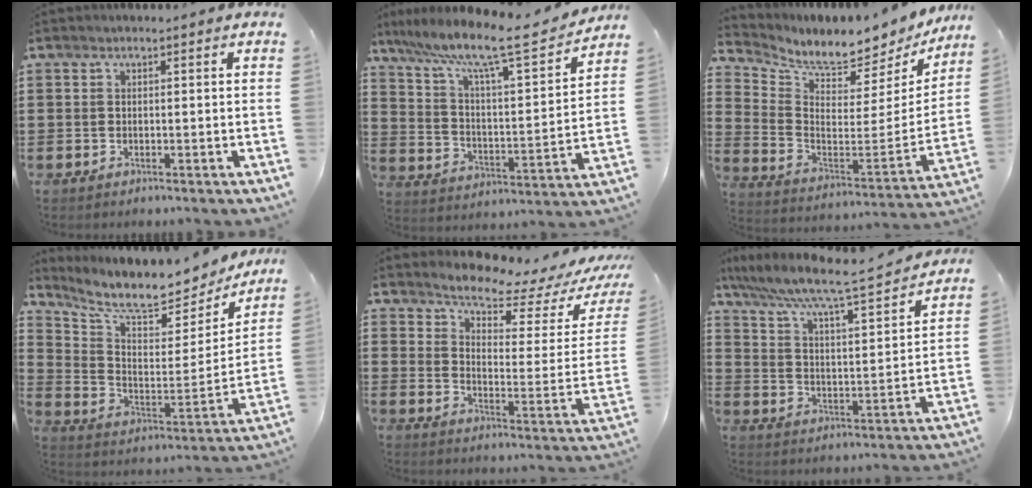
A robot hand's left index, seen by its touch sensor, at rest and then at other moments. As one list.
[{"total": 10.2, "force": [8.1, 0.7, 6.2], "torque": [-0.141, -0.054, 0.129]}, {"total": 6.3, "force": [5.8, 1.1, 2.1], "torque": [-0.059, -0.066, 0.092]}, {"total": 8.4, "force": [7.4, 1.6, 3.6], "torque": [-0.099, -0.059, 0.122]}, {"total": 6.6, "force": [6.1, 1.0, 2.4], "torque": [-0.061, -0.048, 0.101]}, {"total": 7.1, "force": [6.0, 0.0, 3.7], "torque": [-0.098, -0.044, 0.091]}]